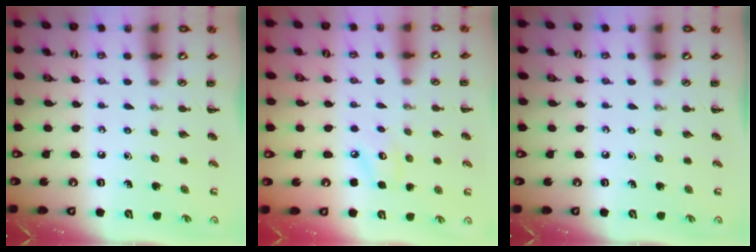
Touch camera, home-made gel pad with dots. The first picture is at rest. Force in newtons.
{"total": 4.2, "press": 4.1, "slide": 0.7}
{"total": 0.0}